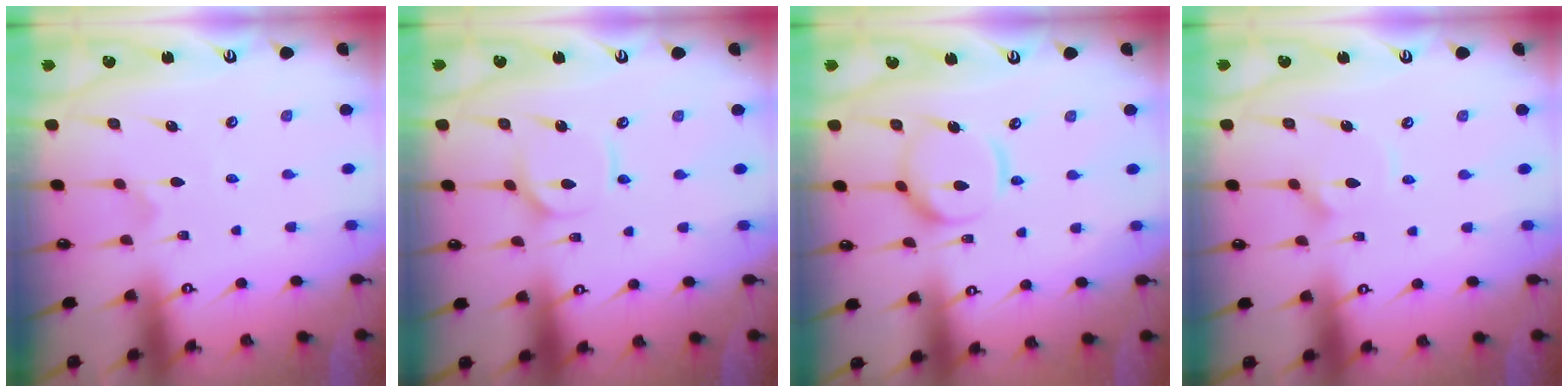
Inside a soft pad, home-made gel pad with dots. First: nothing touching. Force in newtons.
{"total": 2.5, "press": 2.5, "slide": 0.2}
{"total": 11.3, "press": 11.3, "slide": 1.1}
{"total": 3.1, "press": 3.1, "slide": 0.3}